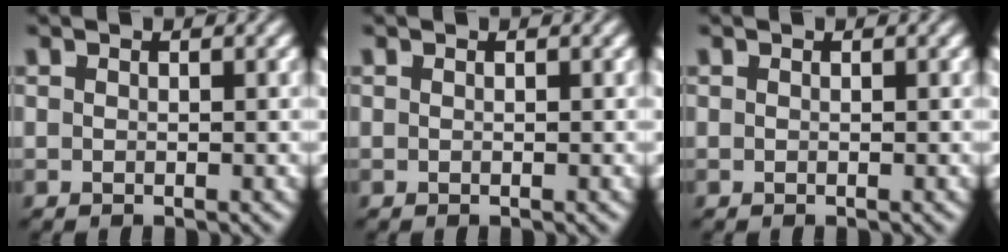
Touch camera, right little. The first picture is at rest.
{"total": 0.0}
{"total": 0.0}